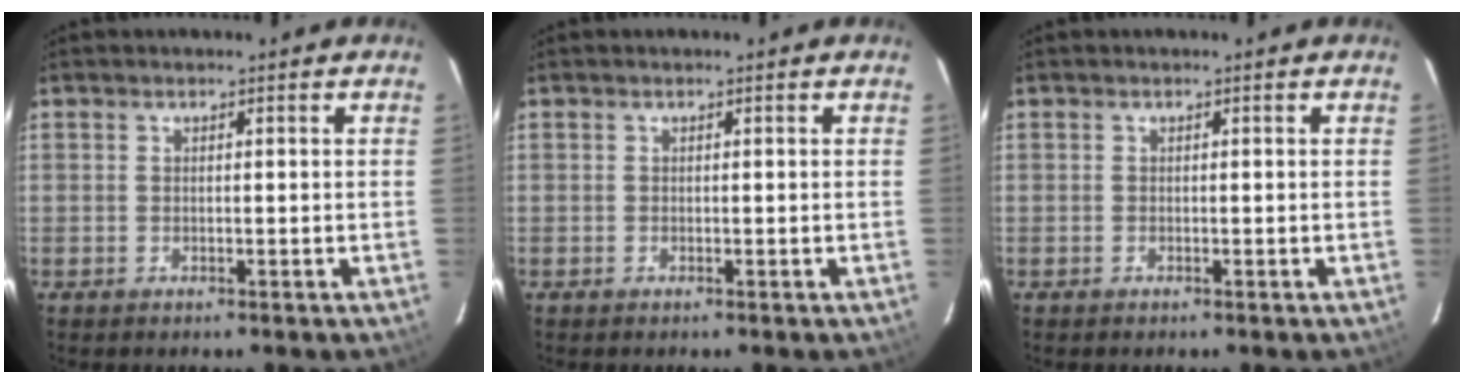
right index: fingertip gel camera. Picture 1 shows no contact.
{"total": 0.0}
{"total": 0.0}